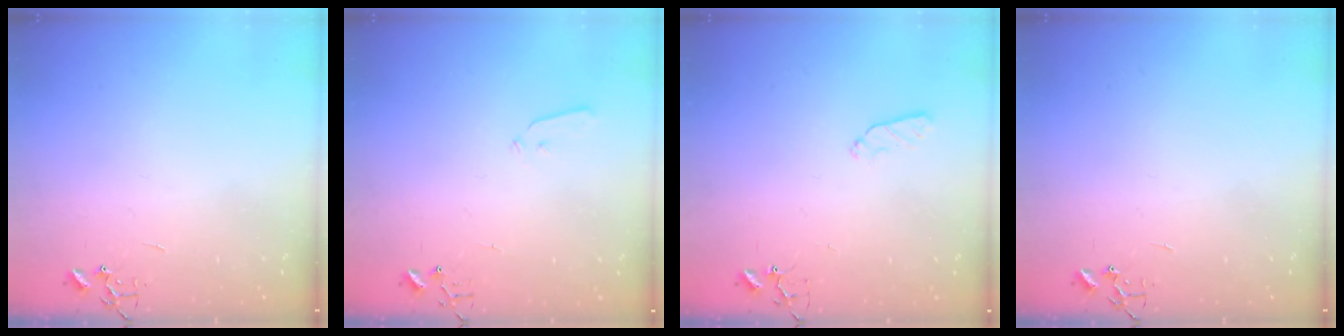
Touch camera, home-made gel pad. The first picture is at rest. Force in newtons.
{"total": 3.5, "press": 3.4, "slide": 0.6}
{"total": 5.0, "press": 4.9, "slide": 0.7}
{"total": 0.0}